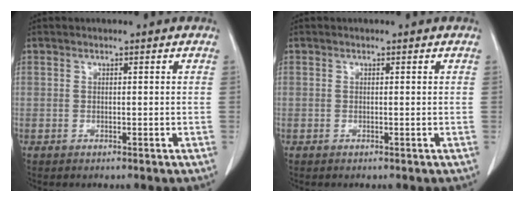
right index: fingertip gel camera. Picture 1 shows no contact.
{"total": 0.0}